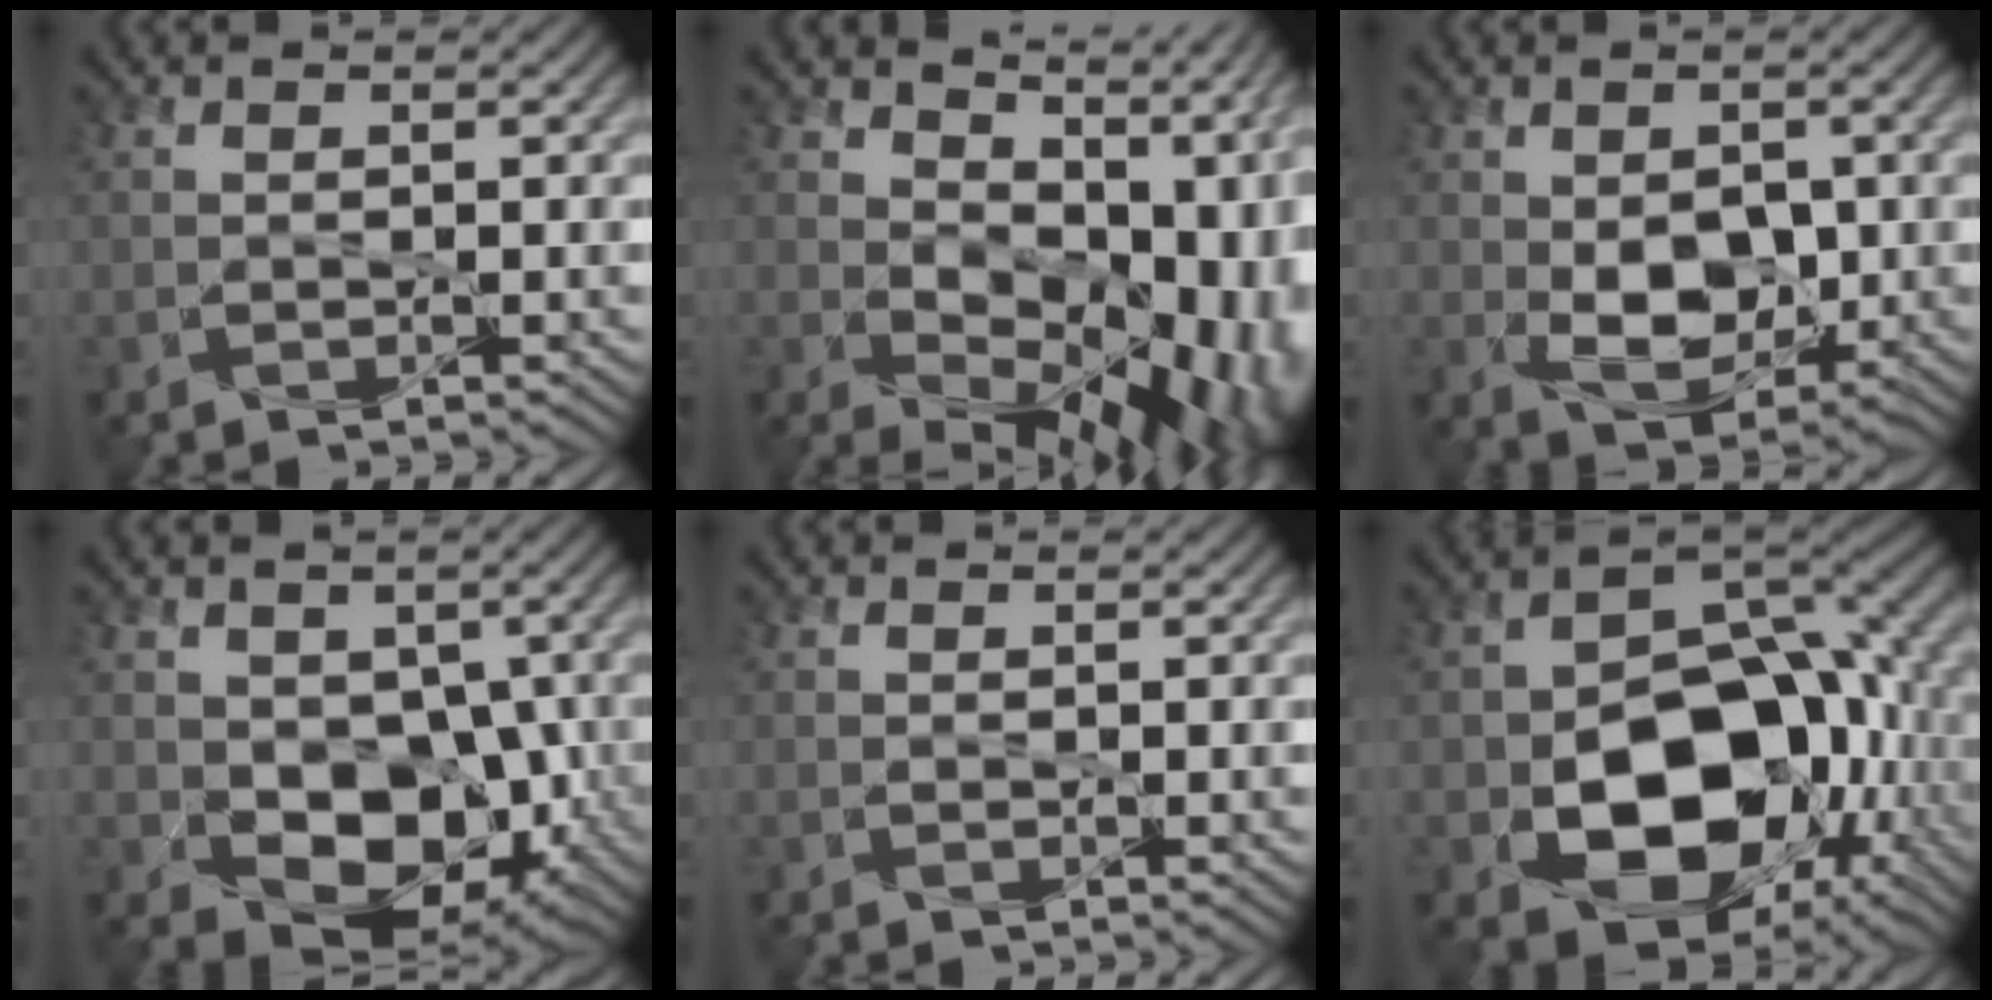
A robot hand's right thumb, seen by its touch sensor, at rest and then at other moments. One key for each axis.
{"total": 15.1, "fx": 0.7, "fy": 9.2, "fz": 11.9, "tx": -0.119, "ty": -0.013, "tz": 0.057}
{"total": 6.9, "fx": -0.3, "fy": 4.2, "fz": 5.4, "tx": -0.103, "ty": -0.012, "tz": -0.005}
{"total": 10.5, "fx": -1.3, "fy": 7.2, "fz": 7.6, "tx": -0.114, "ty": -0.024, "tz": -0.016}
{"total": 1.1, "fx": 0.5, "fy": 0.6, "fz": 0.8, "tx": -0.017, "ty": -0.006, "tz": 0.005}
{"total": 15.7, "fx": -4.2, "fy": 10.7, "fz": 10.6, "tx": -0.155, "ty": -0.044, "tz": -0.056}